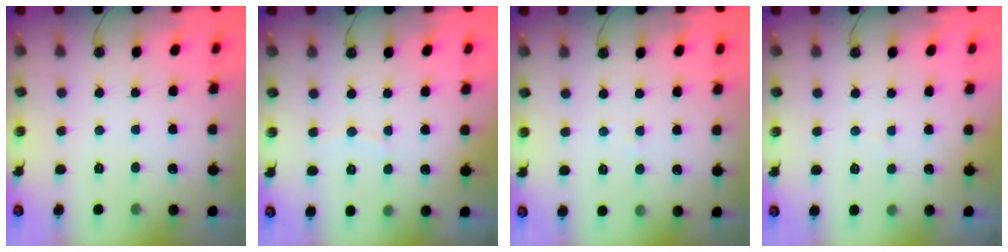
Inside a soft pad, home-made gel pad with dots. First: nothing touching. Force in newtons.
{"total": 2.8, "press": 2.8, "slide": 0.3}
{"total": 5.9, "press": 5.8, "slide": 0.6}
{"total": 2.6, "press": 2.0, "slide": 1.6}